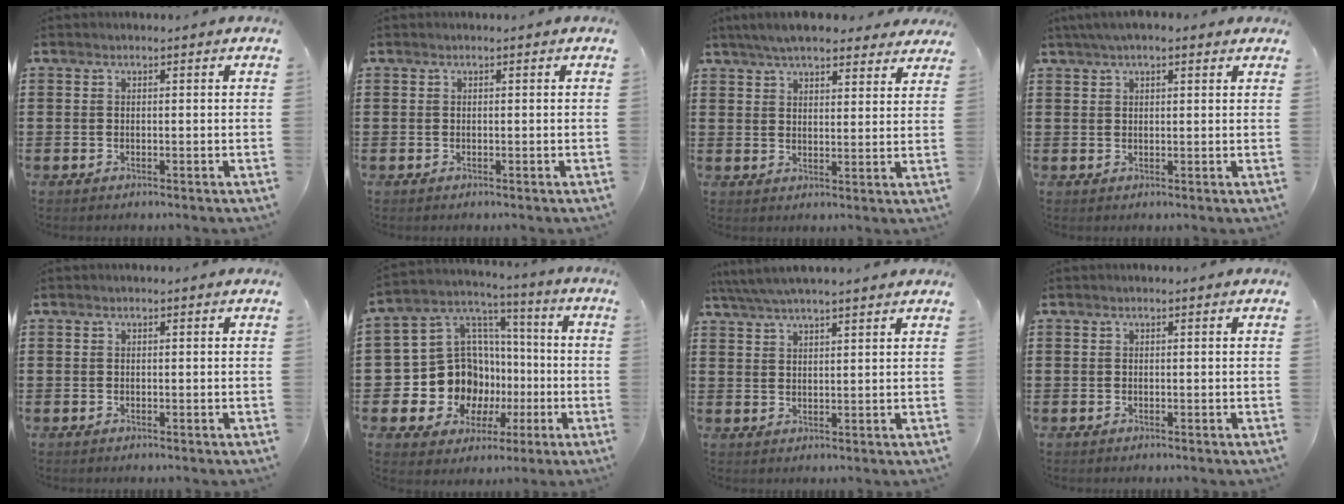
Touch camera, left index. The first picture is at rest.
{"total": 0.0}
{"total": 6.1, "force": [5.5, 1.1, 2.3], "torque": [-0.061, -0.007, 0.102]}
{"total": 3.2, "force": [2.2, 1.0, 2.1], "torque": [-0.044, 0.009, 0.039]}
{"total": 0.0}
{"total": 13.0, "force": [-2.9, 11.8, 4.5], "torque": [-0.136, -0.009, -0.037]}
{"total": 4.2, "force": [3.7, 0.1, 1.9], "torque": [-0.047, -0.006, 0.067]}
{"total": 0.0}